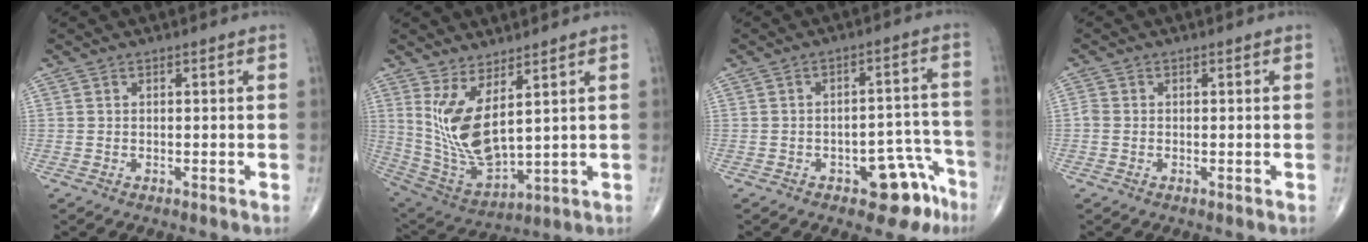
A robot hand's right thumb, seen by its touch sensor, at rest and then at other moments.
{"total": 12.6, "force": [4.3, 4.9, 10.8], "torque": [-0.213, -0.047, 0.107]}
{"total": 9.4, "force": [-5.5, 4.7, 6.1], "torque": [-0.039, 0.047, -0.067]}
{"total": 1.2, "force": [-0.2, 1.0, 0.7], "torque": [-0.013, 0.000, -0.007]}